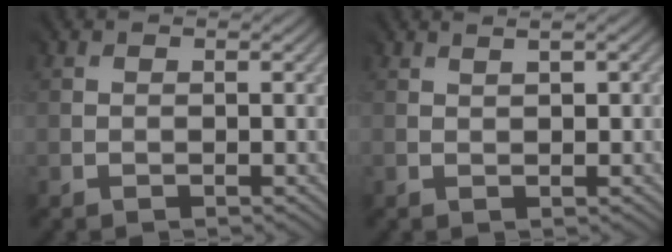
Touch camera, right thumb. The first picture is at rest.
{"total": 1.0, "force": [0.7, -0.4, 0.4], "torque": [-0.012, 0.004, 0.017]}